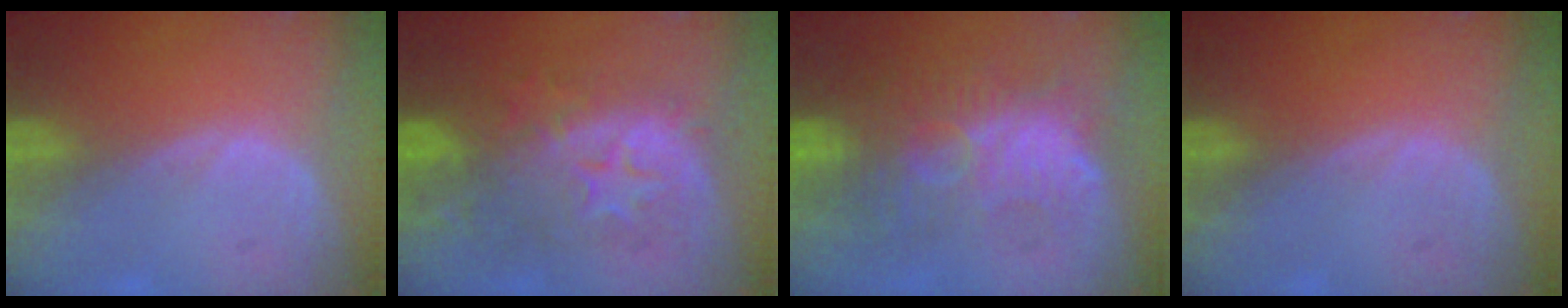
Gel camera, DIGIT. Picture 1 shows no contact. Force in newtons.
{"total": 9.3, "press": 9.3, "slide": 0.4}
{"total": 9.5, "press": 9.2, "slide": 2.1}
{"total": 0.0}